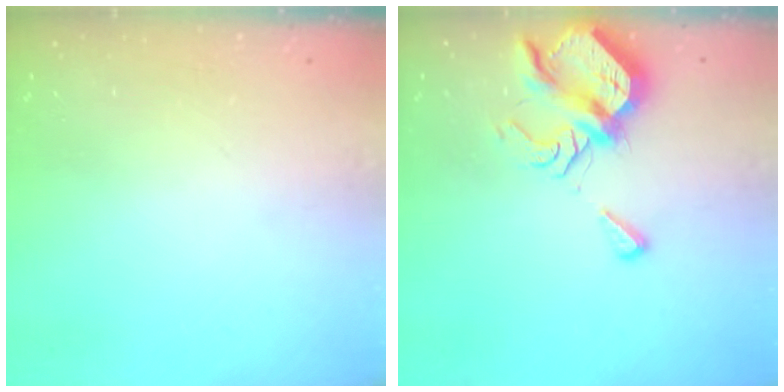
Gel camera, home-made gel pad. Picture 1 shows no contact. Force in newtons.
{"total": 8.1, "press": 8.0, "slide": 1.2}